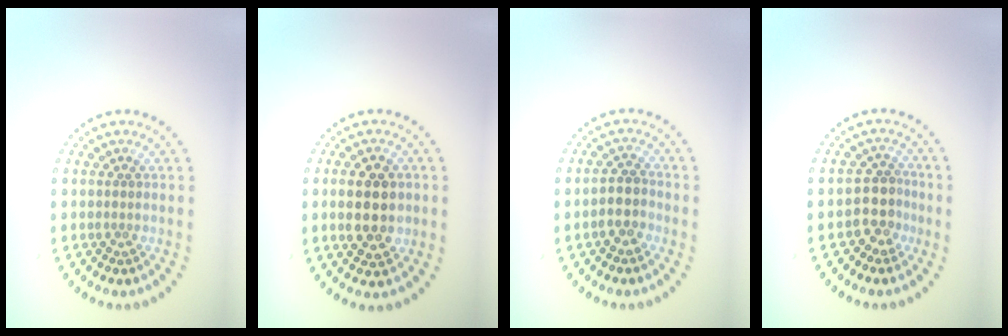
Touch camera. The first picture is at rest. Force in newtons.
{"total": 5.0, "press": 5.0, "slide": 0.2}
{"total": 2.4, "press": 2.1, "slide": 1.1}
{"total": 2.8, "press": 2.4, "slide": 1.5}